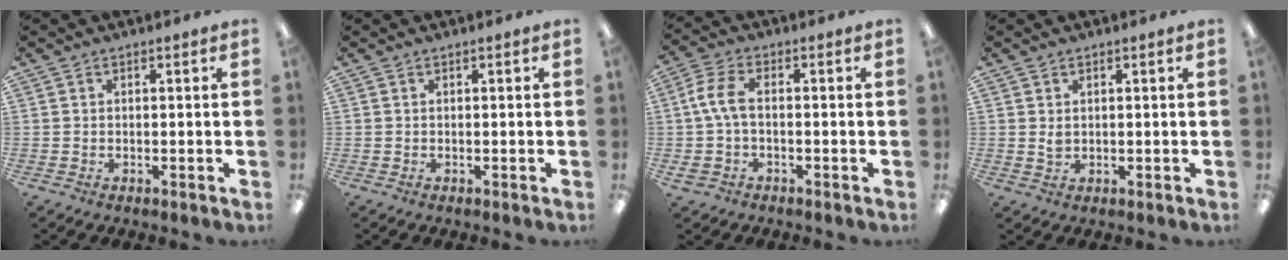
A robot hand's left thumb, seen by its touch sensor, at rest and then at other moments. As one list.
[{"total": 0.0}, {"total": 7.9, "force": [0.0, 4.4, 6.5], "torque": [-0.143, 0.006, -0.001]}, {"total": 1.7, "force": [0.7, 1.1, 1.1], "torque": [-0.017, 0.000, 0.010]}]